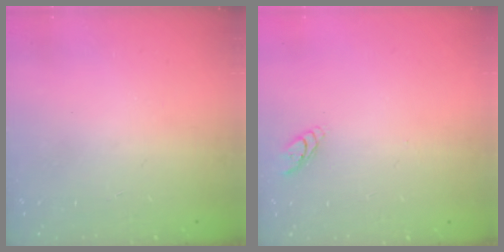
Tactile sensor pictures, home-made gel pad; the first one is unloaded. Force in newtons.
{"total": 3.3, "press": 3.3, "slide": 0.3}